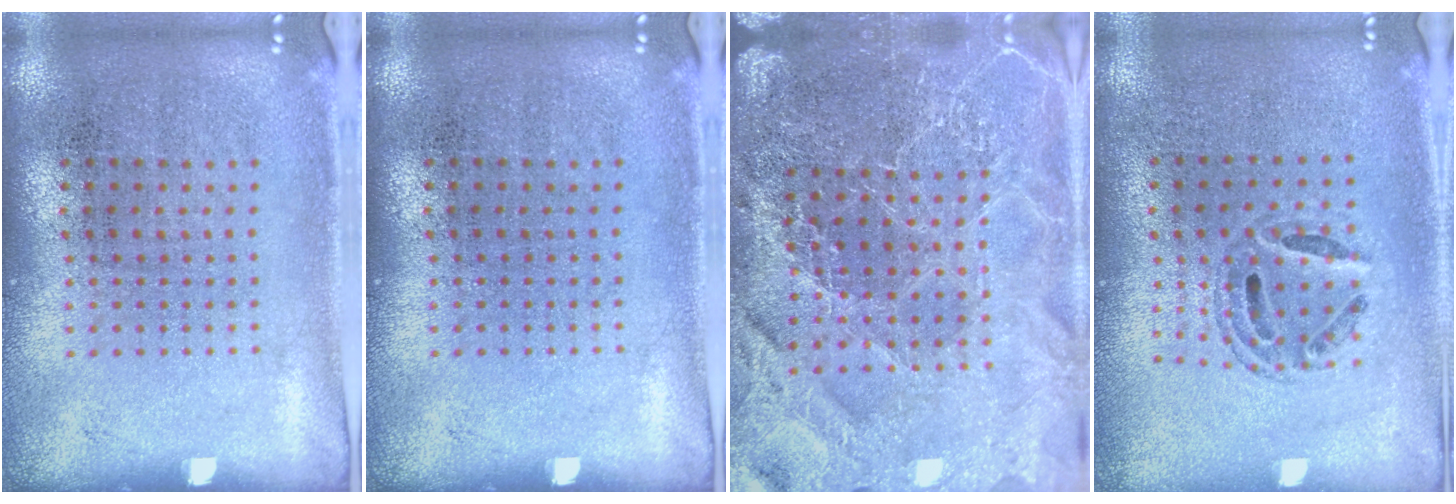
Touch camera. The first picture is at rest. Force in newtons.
{"total": 0.0}
{"total": 4.8, "press": 4.4, "slide": 2.0}
{"total": 0.6, "press": 0.6, "slide": 0.2}